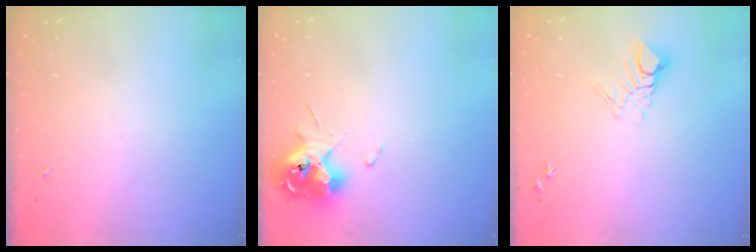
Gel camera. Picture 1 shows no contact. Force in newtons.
{"total": 12.4, "press": 12.2, "slide": 1.6}
{"total": 7.4, "press": 7.3, "slide": 0.9}